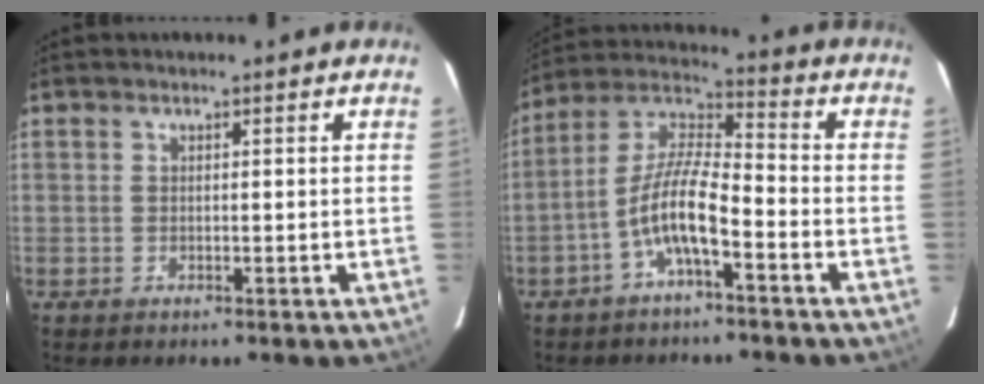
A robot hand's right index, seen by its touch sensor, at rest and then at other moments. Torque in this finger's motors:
{"motor_torque": [1.39, -0.75, 0.86, 0.20]}